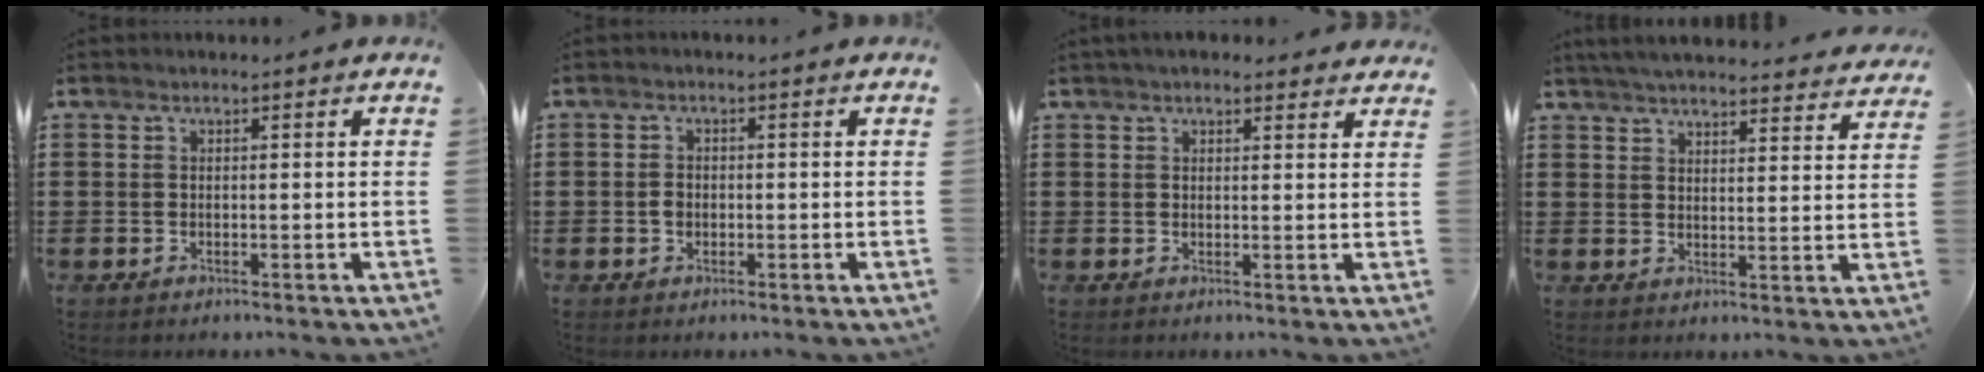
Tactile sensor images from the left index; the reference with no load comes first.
{"total": 1.4, "force": [-0.3, 1.1, 0.8], "torque": [-0.019, 0.005, -0.007]}
{"total": 2.3, "force": [2.1, 0.8, 0.7], "torque": [-0.019, 0.003, 0.038]}
{"total": 4.6, "force": [4.5, -0.1, 1.1], "torque": [-0.038, -0.022, 0.080]}